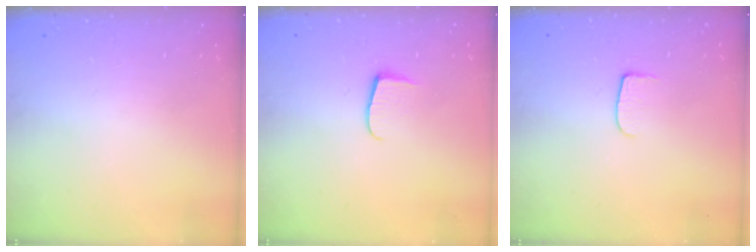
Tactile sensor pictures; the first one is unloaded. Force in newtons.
{"total": 6.0, "press": 5.9, "slide": 0.7}
{"total": 6.5, "press": 6.5, "slide": 0.7}